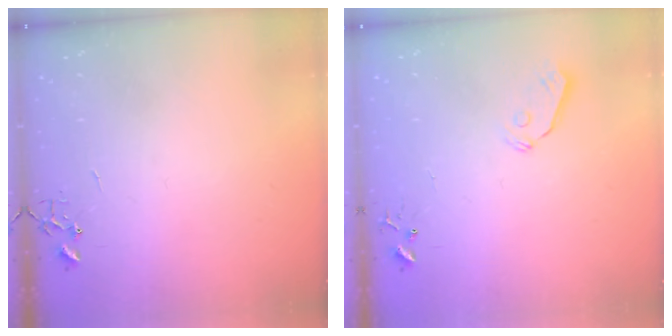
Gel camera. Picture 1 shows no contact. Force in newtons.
{"total": 6.1, "press": 6.1, "slide": 0.5}